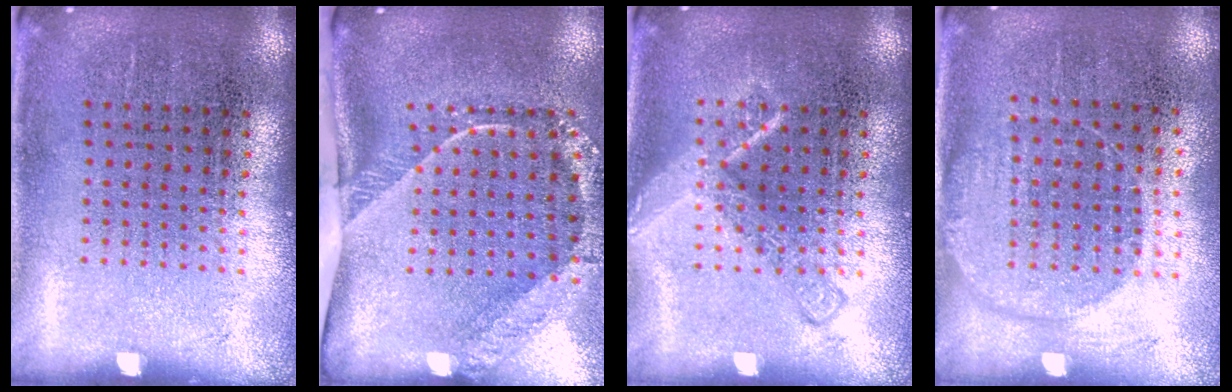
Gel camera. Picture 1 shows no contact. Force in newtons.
{"total": 2.6, "press": 1.7, "slide": 2.0}
{"total": 1.7, "press": 1.7, "slide": 0.3}
{"total": 1.5, "press": 1.4, "slide": 0.8}